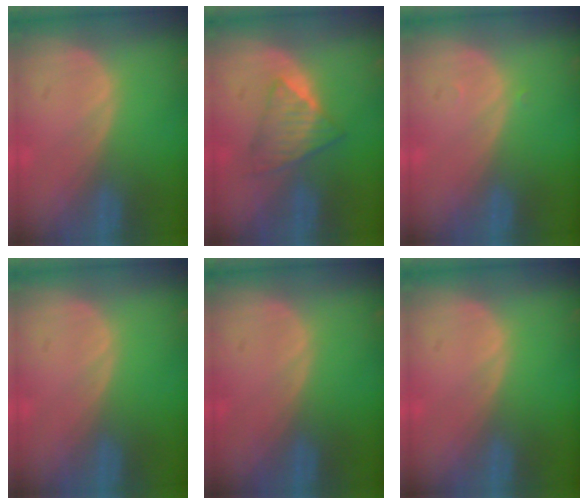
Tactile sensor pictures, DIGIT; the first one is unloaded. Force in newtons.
{"total": 5.8, "press": 5.1, "slide": 2.7}
{"total": 0.5, "press": 0.4, "slide": 0.3}
{"total": 0.0}
{"total": 0.0}
{"total": 0.0}